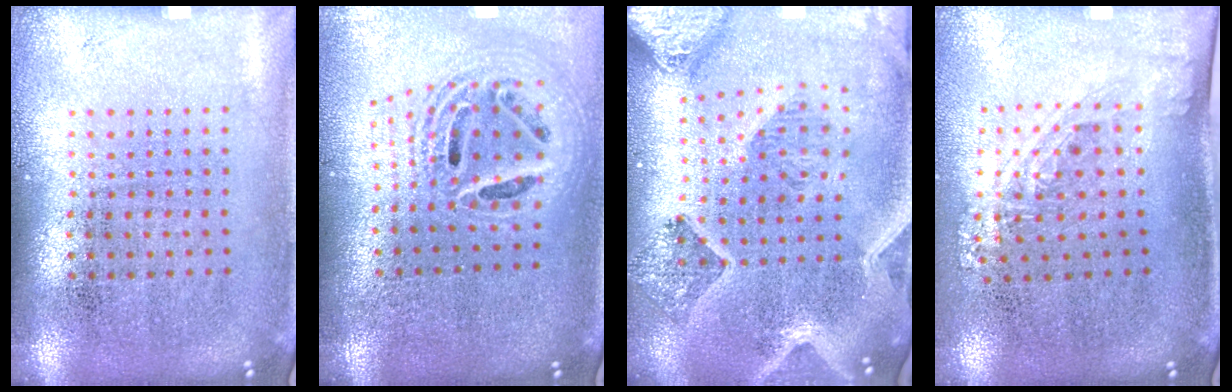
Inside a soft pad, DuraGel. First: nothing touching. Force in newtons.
{"total": 2.2, "press": 1.7, "slide": 1.4}
{"total": 2.3, "press": 2.1, "slide": 1.0}
{"total": 1.4, "press": 1.0, "slide": 0.9}